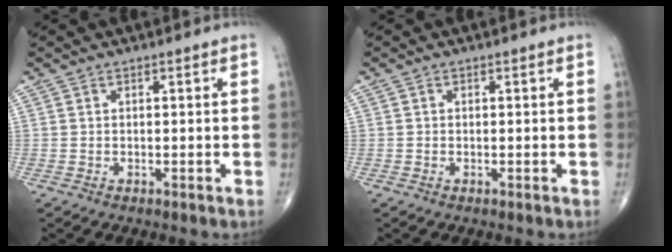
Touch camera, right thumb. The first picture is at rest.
{"total": 0.0}